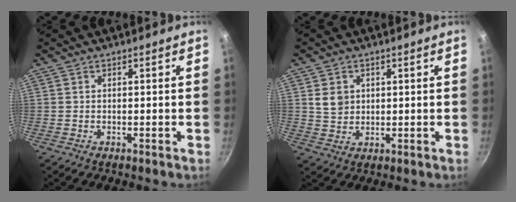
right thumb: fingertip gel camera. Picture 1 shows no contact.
{"total": 4.3, "force": [1.3, 3.6, 2.1], "torque": [-0.021, -0.008, 0.029]}